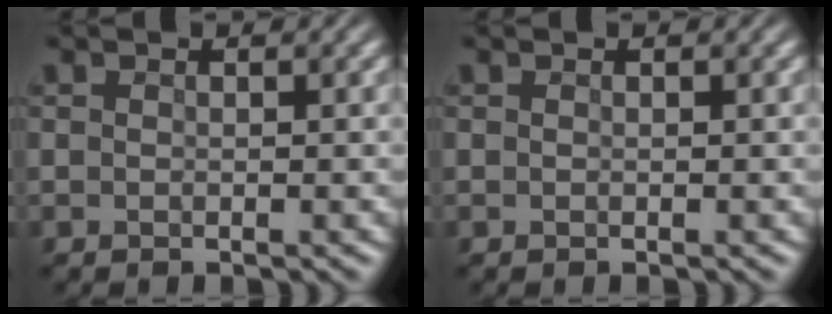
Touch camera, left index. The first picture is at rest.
{"total": 0.0}